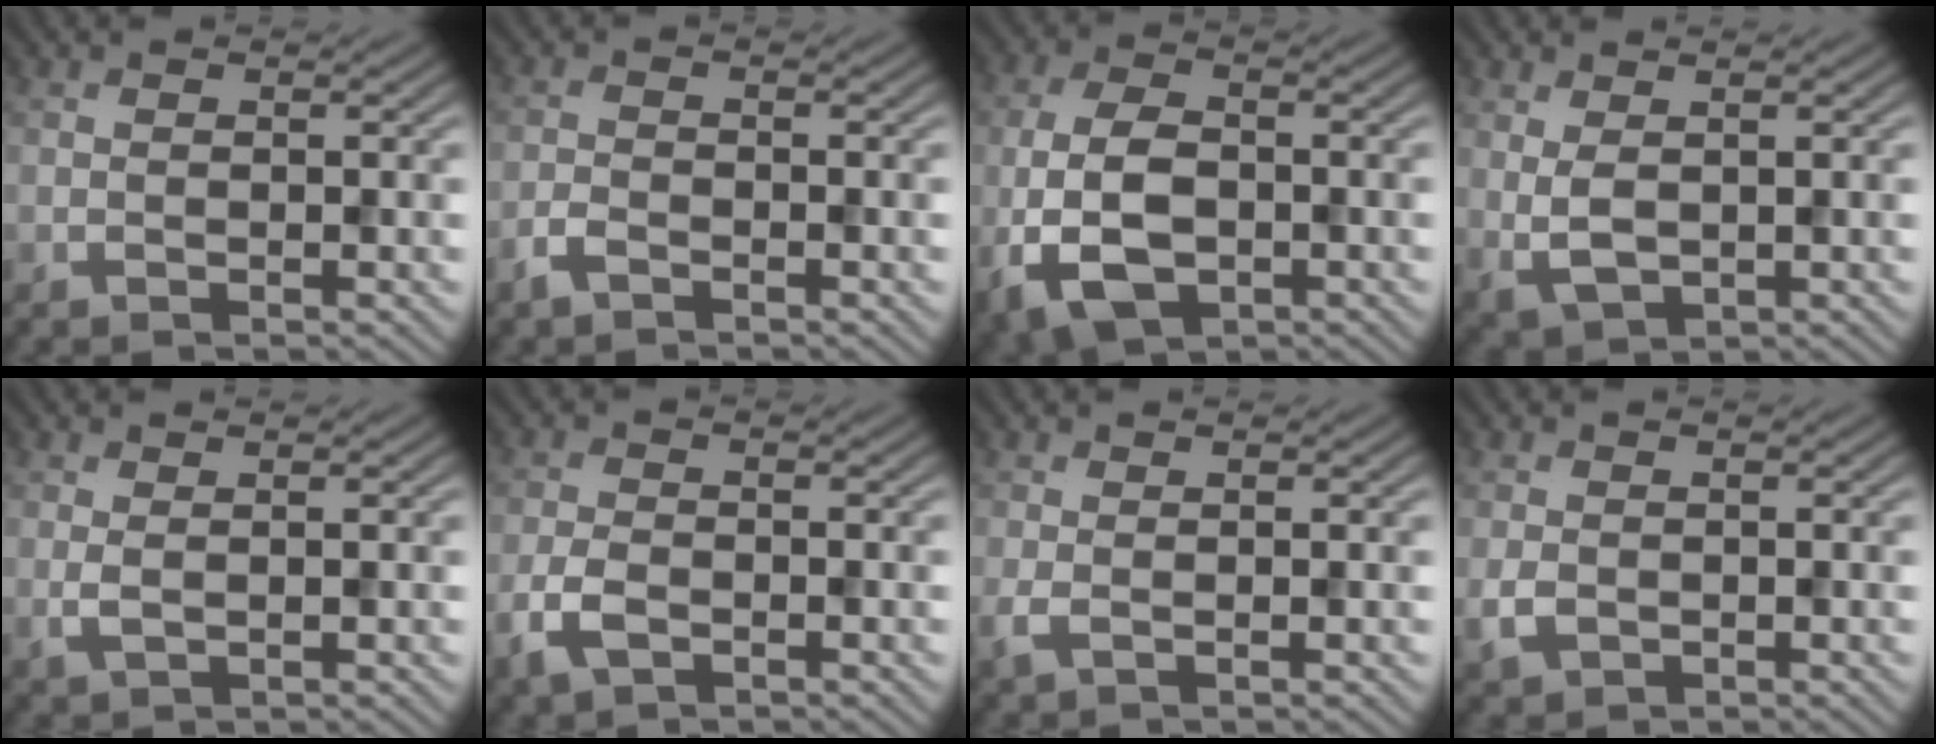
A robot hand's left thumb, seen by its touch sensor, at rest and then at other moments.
{"total": 1.9, "force": [-1.4, 0.6, 1.2], "torque": [-0.029, -0.001, -0.036]}
{"total": 8.6, "force": [-2.5, 4.8, 6.7], "torque": [-0.157, -0.010, -0.054]}
{"total": 3.0, "force": [0.9, 1.5, 2.5], "torque": [-0.060, -0.005, 0.022]}
{"total": 1.5, "force": [0.6, 0.6, 1.3], "torque": [-0.033, -0.002, 0.013]}
{"total": 3.5, "force": [-1.7, 1.9, 2.5], "torque": [-0.056, -0.005, -0.039]}
{"total": 1.4, "force": [0.2, 0.6, 1.3], "torque": [-0.035, 0.000, 0.003]}
{"total": 2.1, "force": [-0.2, 1.6, 1.4], "torque": [-0.036, -0.006, -0.003]}